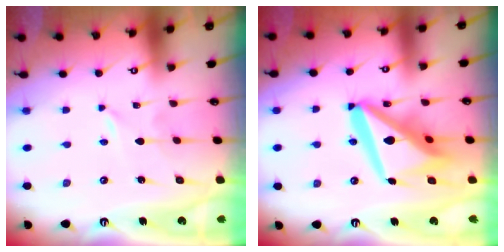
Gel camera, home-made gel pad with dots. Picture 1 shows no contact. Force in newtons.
{"total": 17.8, "press": 17.6, "slide": 2.3}